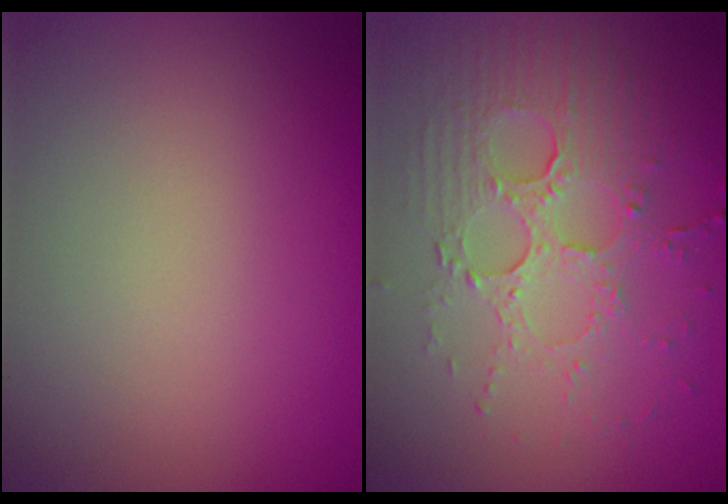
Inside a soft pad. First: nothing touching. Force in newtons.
{"total": 5.5, "press": 3.8, "slide": 4.0}